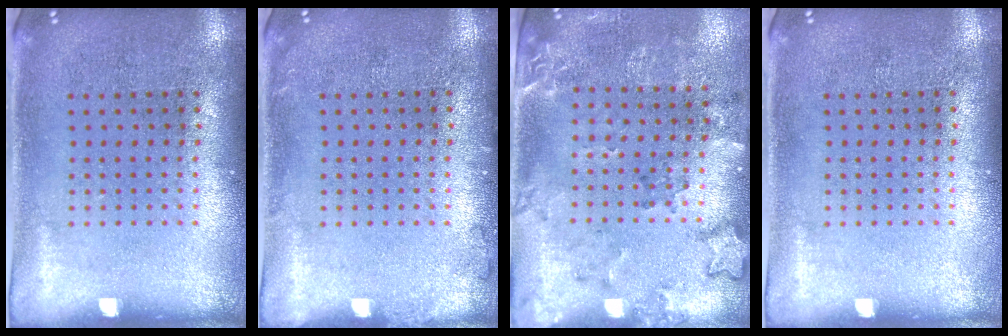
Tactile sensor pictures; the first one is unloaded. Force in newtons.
{"total": 0.8, "press": 0.7, "slide": 0.2}
{"total": 1.9, "press": 1.5, "slide": 1.1}
{"total": 0.0}